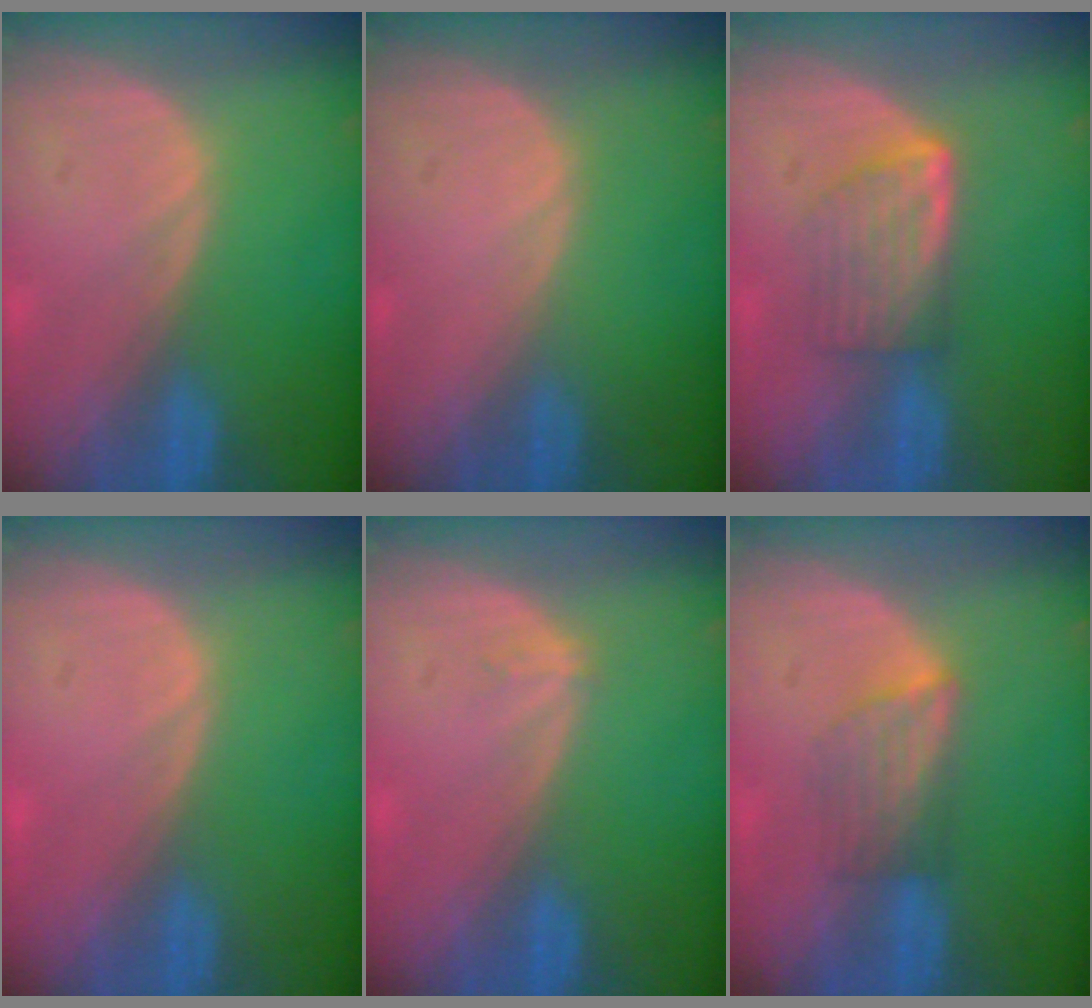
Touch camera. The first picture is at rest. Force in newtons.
{"total": 0.0}
{"total": 5.8, "press": 5.3, "slide": 2.3}
{"total": 0.7, "press": 0.0, "slide": 0.7}
{"total": 0.9, "press": 0.6, "slide": 0.6}
{"total": 4.1, "press": 3.8, "slide": 1.3}